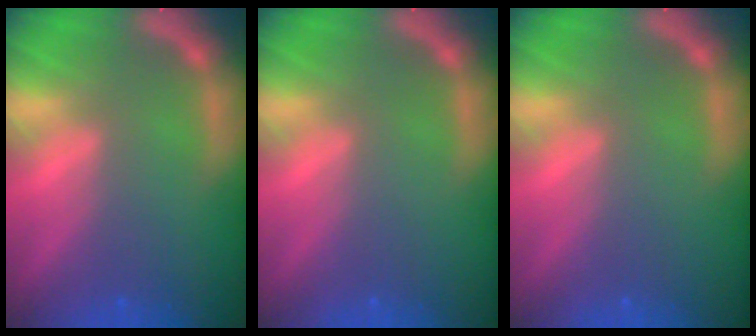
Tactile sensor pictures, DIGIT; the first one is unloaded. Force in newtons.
{"total": 0.0}
{"total": 0.0}